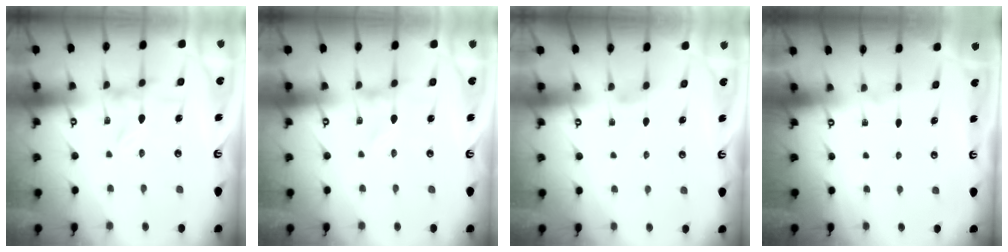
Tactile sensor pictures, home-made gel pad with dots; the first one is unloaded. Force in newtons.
{"total": 0.0}
{"total": 1.0, "press": 0.9, "slide": 0.4}
{"total": 0.0}